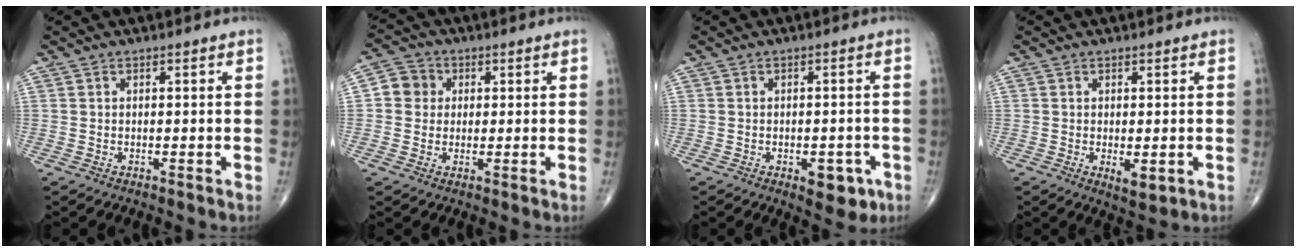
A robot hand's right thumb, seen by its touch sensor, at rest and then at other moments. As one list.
[{"total": 5.3, "force": [0.8, 5.0, 1.6], "torque": [-0.005, 0.007, 0.004]}, {"total": 5.7, "force": [-2.4, 3.0, 4.2], "torque": [-0.031, 0.010, -0.023]}, {"total": 3.4, "force": [-0.7, 1.6, 2.9], "torque": [-0.038, -0.009, -0.004]}]